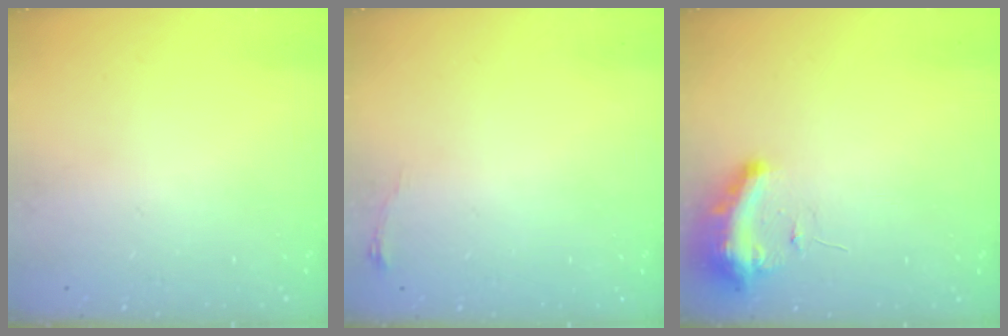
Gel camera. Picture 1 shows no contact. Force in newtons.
{"total": 3.4, "press": 3.4, "slide": 0.5}
{"total": 9.4, "press": 9.3, "slide": 1.3}